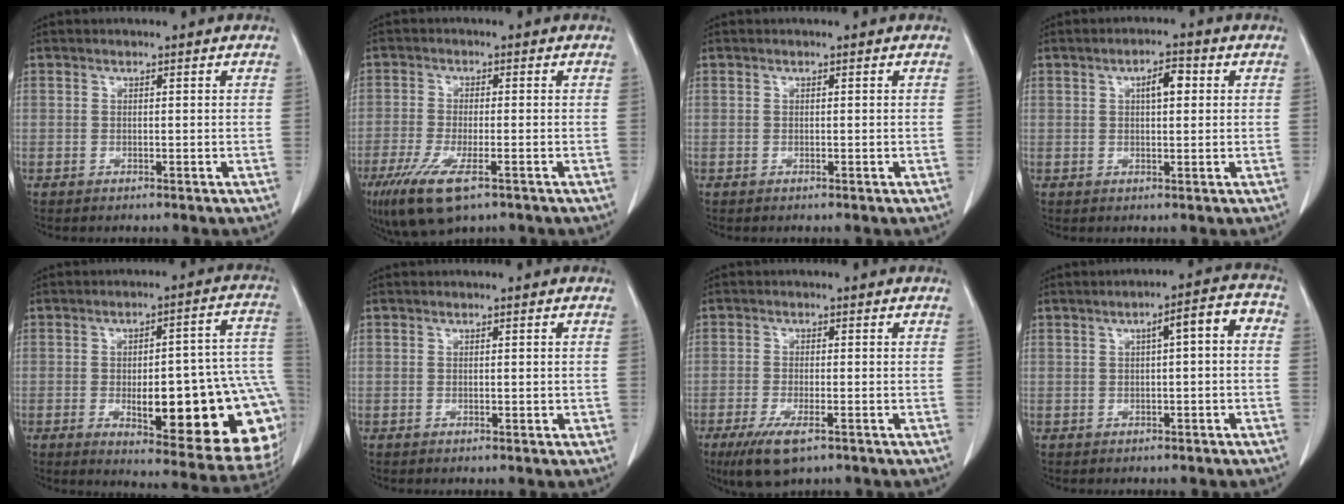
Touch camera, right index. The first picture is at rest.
{"total": 9.5, "force": [-5.3, 2.4, 7.5], "torque": [-0.141, -0.026, -0.090]}
{"total": 0.0}
{"total": 3.6, "force": [1.0, 1.3, 3.3], "torque": [-0.055, 0.008, 0.015]}
{"total": 24.6, "force": [-6.1, 7.0, 22.8], "torque": [-0.187, 0.028, -0.057]}
{"total": 0.7, "force": [-0.1, 0.4, 0.6], "torque": [-0.008, 0.000, -0.001]}
{"total": 6.2, "force": [-3.7, 1.5, 4.7], "torque": [-0.093, -0.017, -0.058]}
{"total": 5.0, "force": [0.3, 1.0, 4.9], "torque": [-0.065, 0.024, 0.000]}